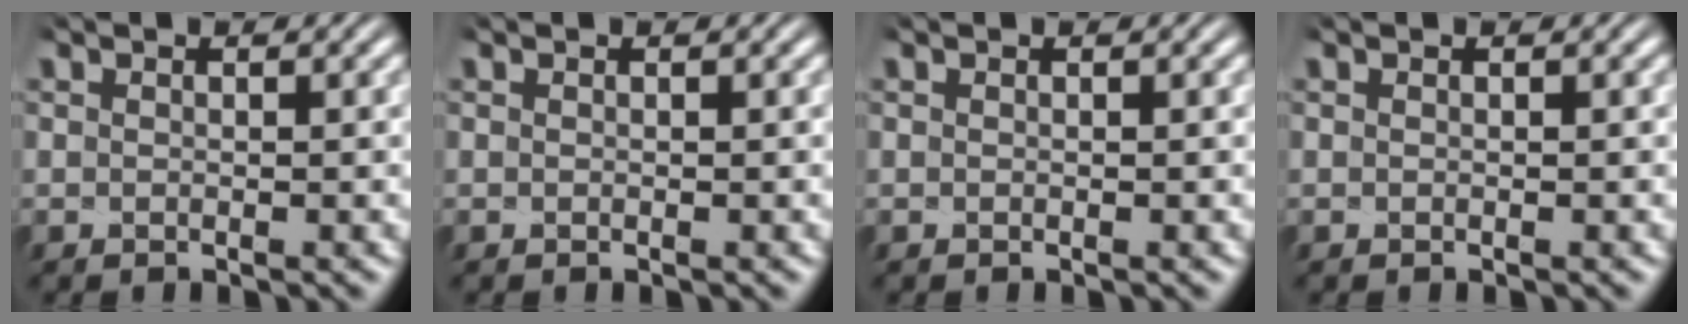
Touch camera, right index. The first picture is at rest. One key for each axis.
{"total": 0.0}
{"total": 0.0}
{"total": 0.0}